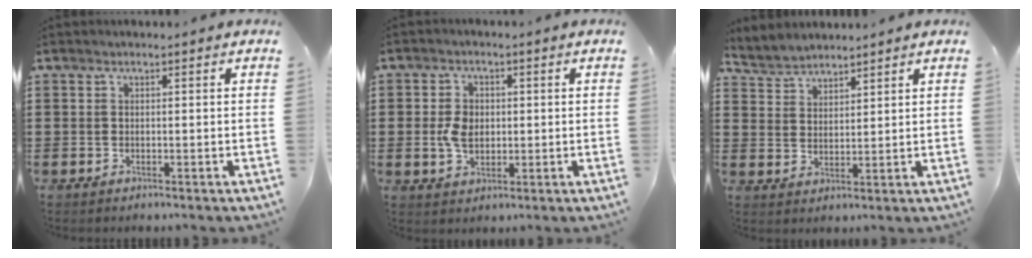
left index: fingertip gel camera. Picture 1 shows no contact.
{"total": 4.4, "force": [0.1, 3.0, 3.2], "torque": [-0.073, 0.008, 0.000]}
{"total": 3.7, "force": [3.5, 0.9, 0.0], "torque": [-0.014, -0.006, 0.066]}